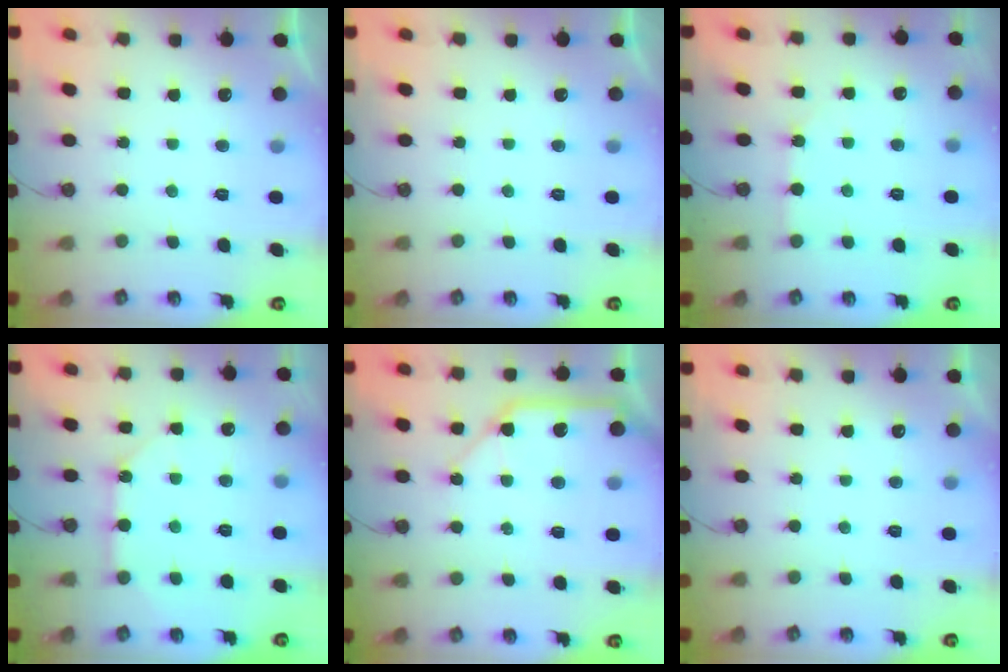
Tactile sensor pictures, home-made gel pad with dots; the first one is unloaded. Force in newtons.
{"total": 0.0}
{"total": 2.5, "press": 2.5, "slide": 0.3}
{"total": 11.0, "press": 11.0, "slide": 0.8}
{"total": 12.3, "press": 12.2, "slide": 1.6}
{"total": 2.9, "press": 2.9, "slide": 0.5}